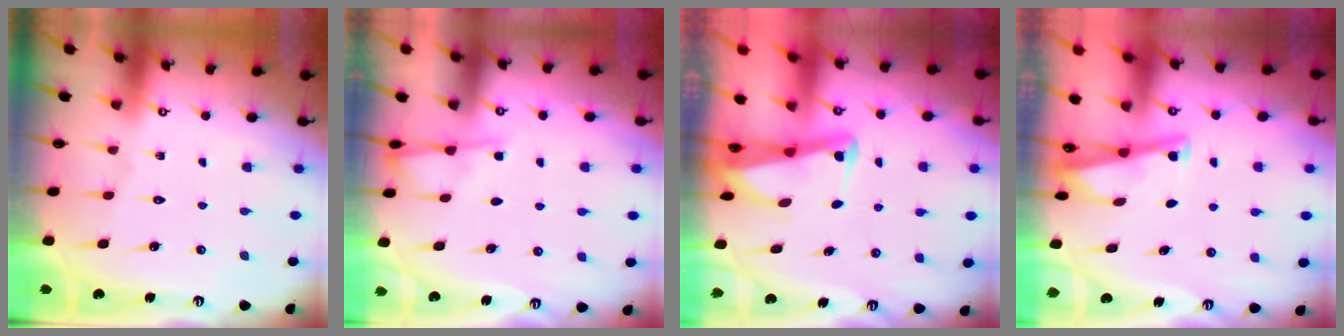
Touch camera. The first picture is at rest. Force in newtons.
{"total": 2.7, "press": 2.6, "slide": 0.4}
{"total": 3.5, "press": 3.4, "slide": 0.7}
{"total": 2.9, "press": 2.9, "slide": 0.3}